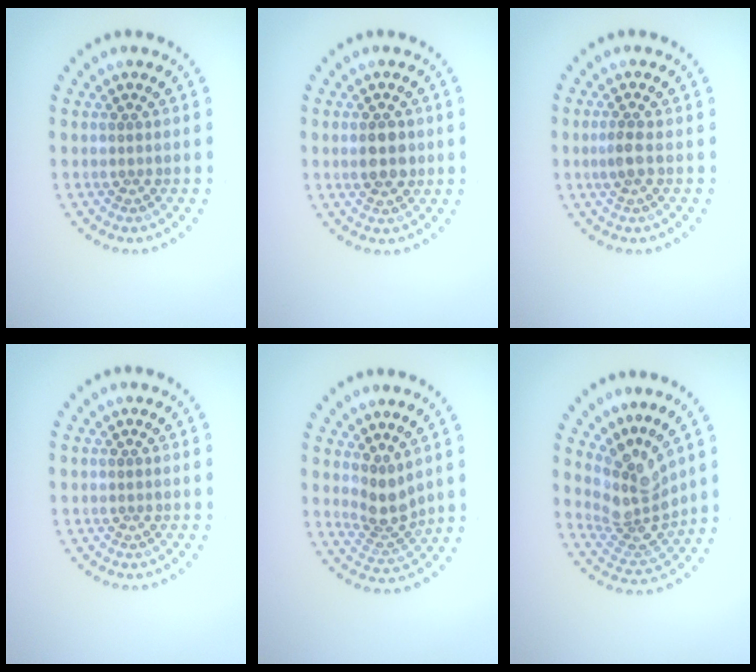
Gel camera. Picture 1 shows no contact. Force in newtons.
{"total": 2.4, "press": 2.4, "slide": 0.1}
{"total": 1.3, "press": 1.2, "slide": 0.6}
{"total": 0.0}
{"total": 2.7, "press": 2.2, "slide": 1.7}
{"total": 4.0, "press": 3.1, "slide": 2.6}